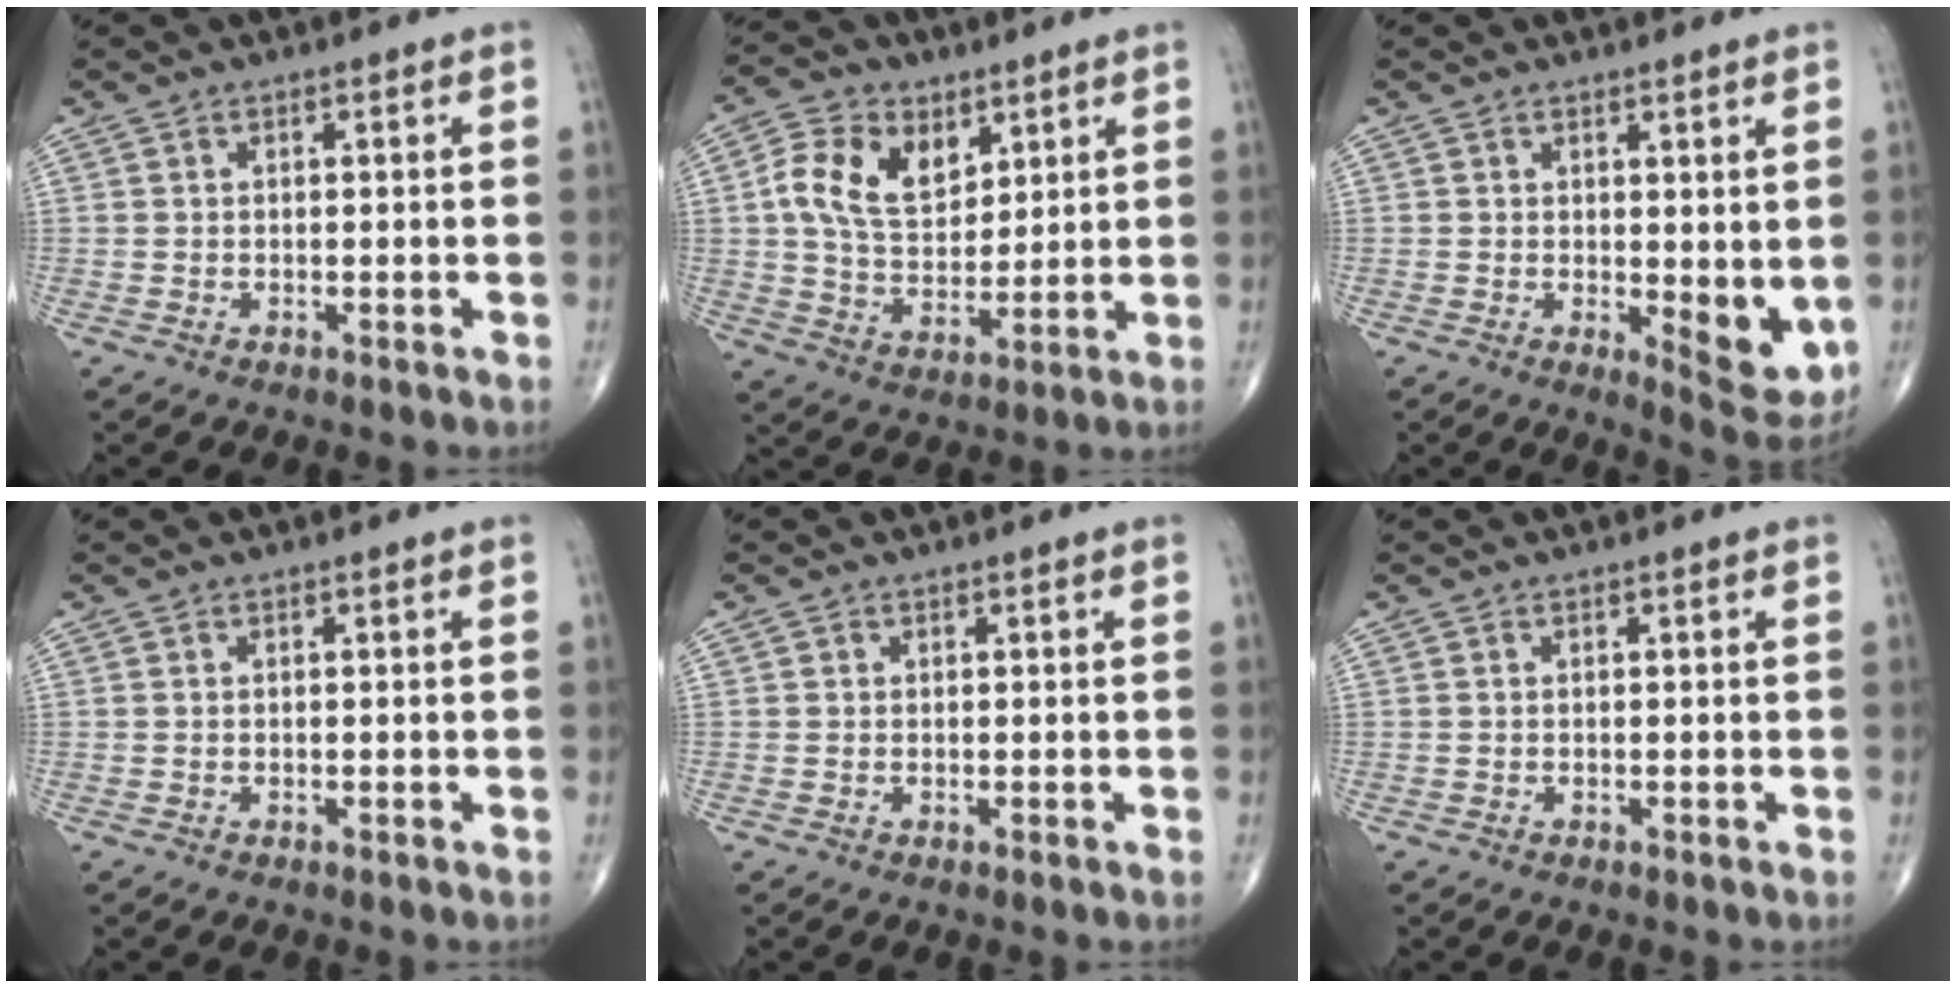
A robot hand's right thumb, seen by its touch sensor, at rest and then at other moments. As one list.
[{"total": 12.5, "force": [4.3, 8.2, 8.3], "torque": [-0.132, -0.012, 0.083]}, {"total": 7.2, "force": [0.1, 2.9, 6.6], "torque": [-0.070, -0.020, 0.010]}, {"total": 0.0}, {"total": 0.0}, {"total": 0.0}]